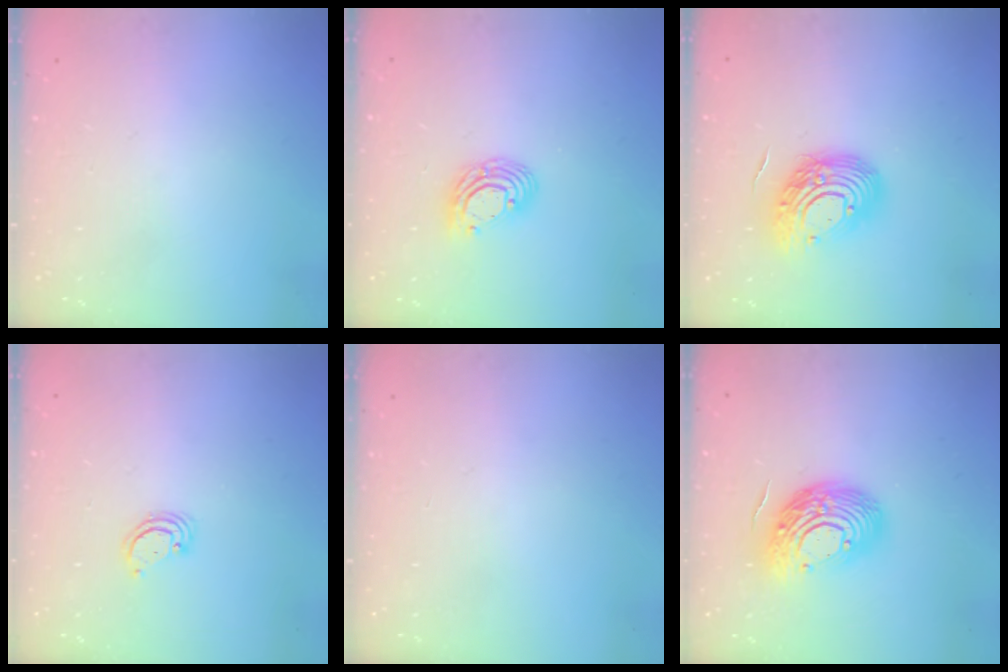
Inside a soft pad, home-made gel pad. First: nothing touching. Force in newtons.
{"total": 9.5, "press": 9.4, "slide": 1.6}
{"total": 14.8, "press": 14.7, "slide": 1.5}
{"total": 2.6, "press": 2.6, "slide": 0.2}
{"total": 0.0}
{"total": 16.1, "press": 16.1, "slide": 1.3}